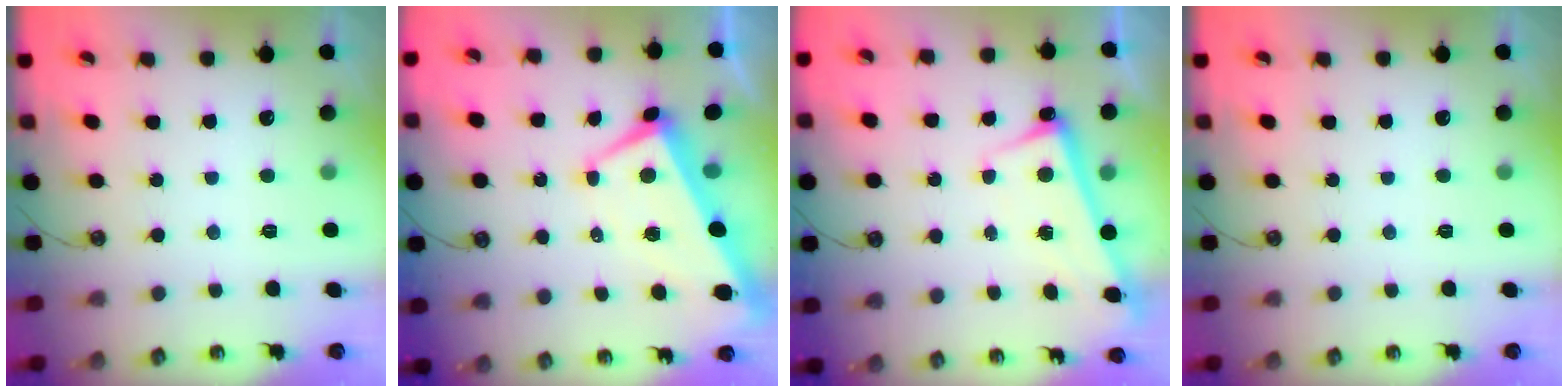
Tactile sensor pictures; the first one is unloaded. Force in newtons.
{"total": 2.2, "press": 1.9, "slide": 1.1}
{"total": 2.7, "press": 2.6, "slide": 0.5}
{"total": 0.0}